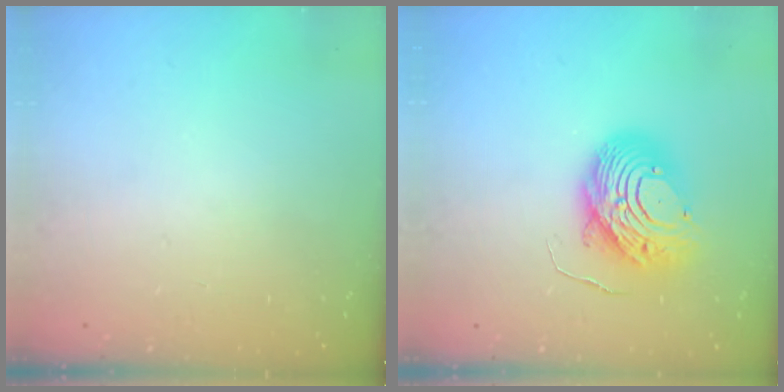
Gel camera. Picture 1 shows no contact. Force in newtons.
{"total": 12.2, "press": 12.1, "slide": 1.4}